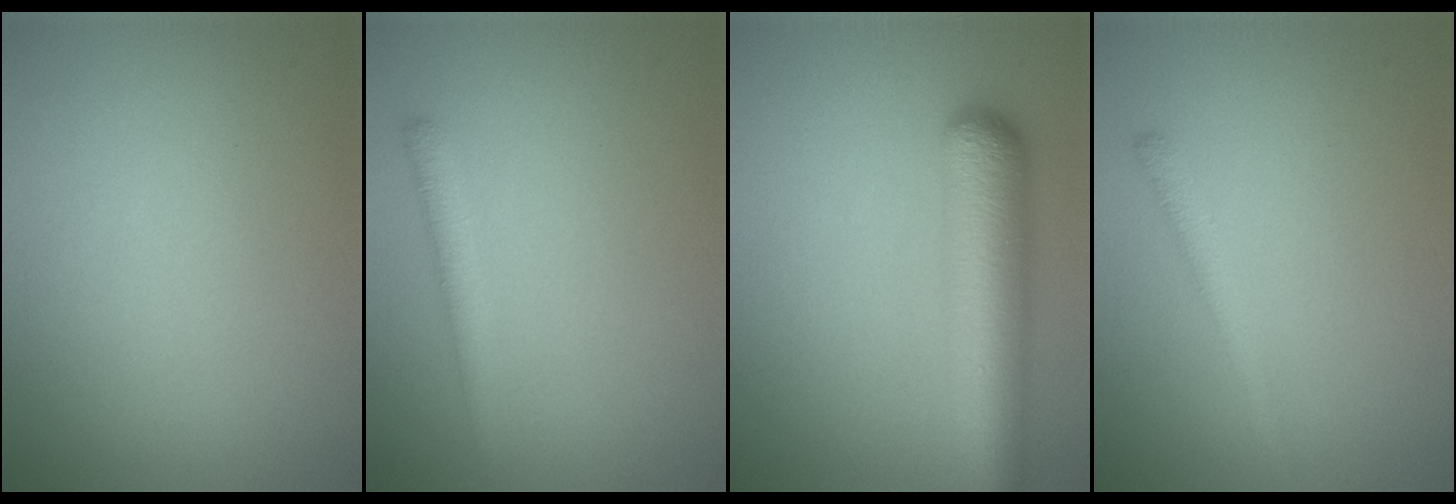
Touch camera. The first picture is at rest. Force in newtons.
{"total": 1.5, "press": 1.5, "slide": 0.1}
{"total": 7.5, "press": 7.5, "slide": 0.2}
{"total": 1.5, "press": 1.5, "slide": 0.1}